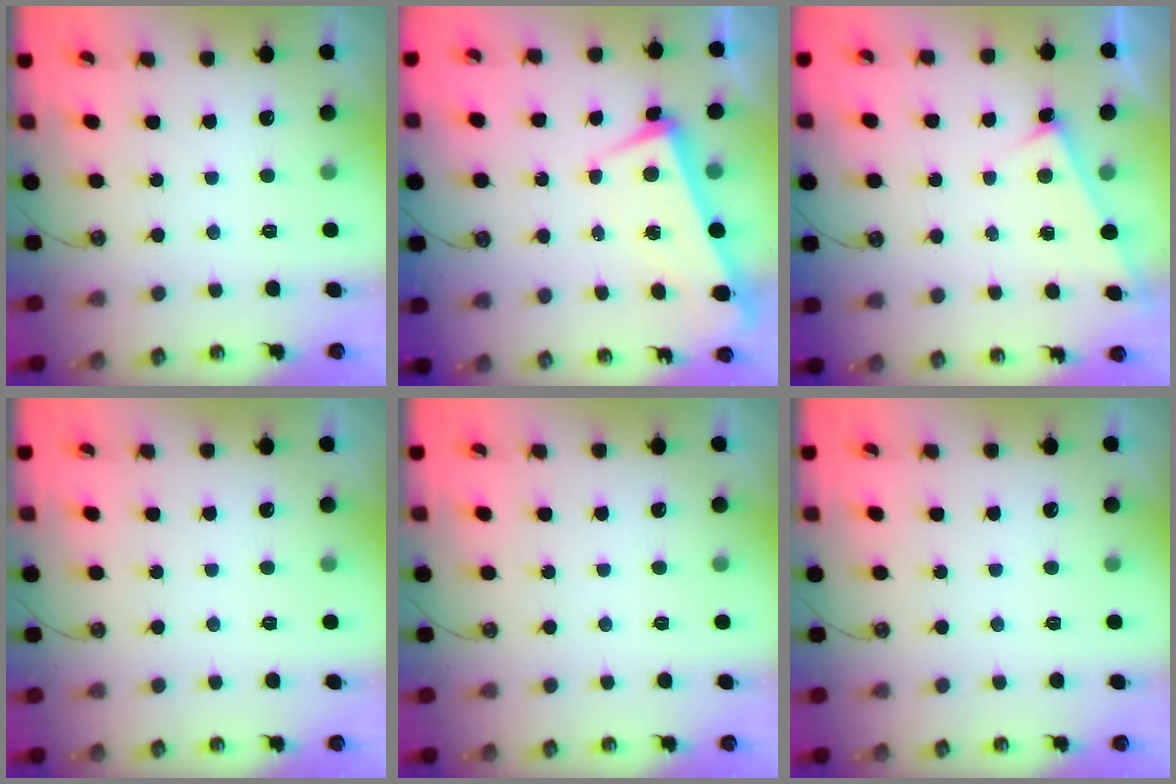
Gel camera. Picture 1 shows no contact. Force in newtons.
{"total": 0.8, "press": 0.6, "slide": 0.6}
{"total": 6.3, "press": 6.3, "slide": 0.3}
{"total": 0.0}
{"total": 0.0}
{"total": 0.0}